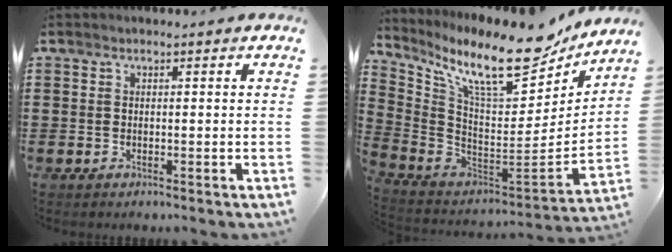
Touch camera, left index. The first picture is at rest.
{"total": 14.8, "force": [10.7, 3.3, 9.7], "torque": [-0.199, -0.075, 0.177]}